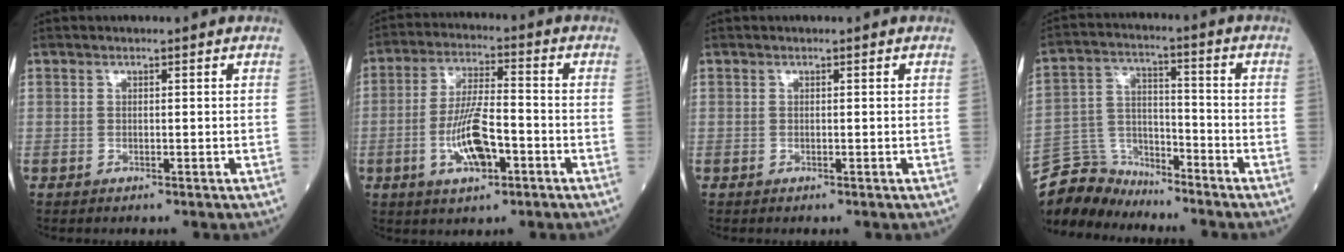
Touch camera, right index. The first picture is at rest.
{"total": 9.2, "force": [-3.1, 2.6, 8.3], "torque": [-0.163, 0.003, -0.056]}
{"total": 0.0}
{"total": 9.0, "force": [-8.7, 2.4, -0.6], "torque": [0.008, 0.020, -0.170]}